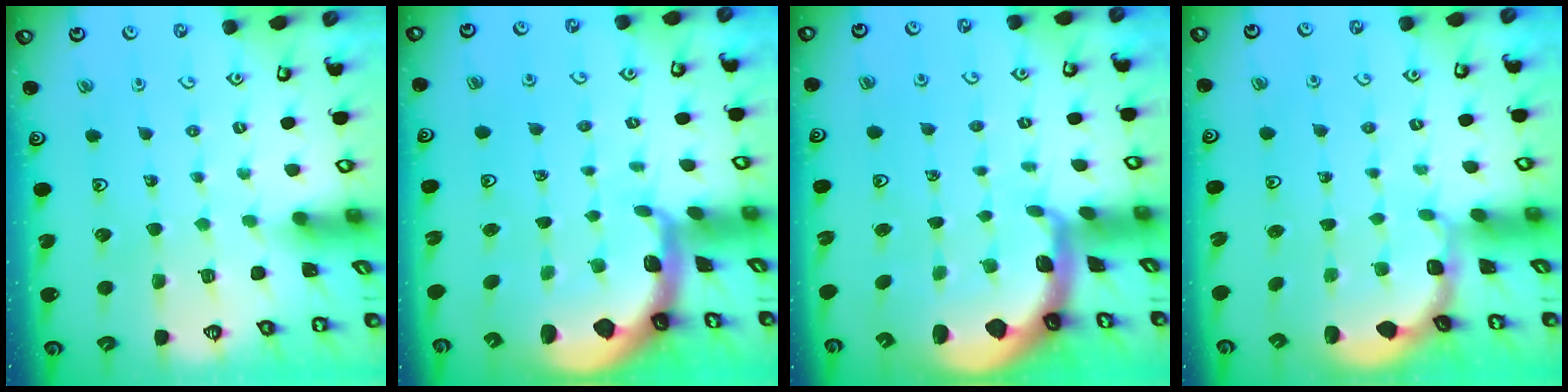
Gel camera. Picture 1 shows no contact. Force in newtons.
{"total": 1.9, "press": 1.9, "slide": 0.4}
{"total": 1.9, "press": 1.8, "slide": 0.4}
{"total": 1.9, "press": 1.7, "slide": 0.7}